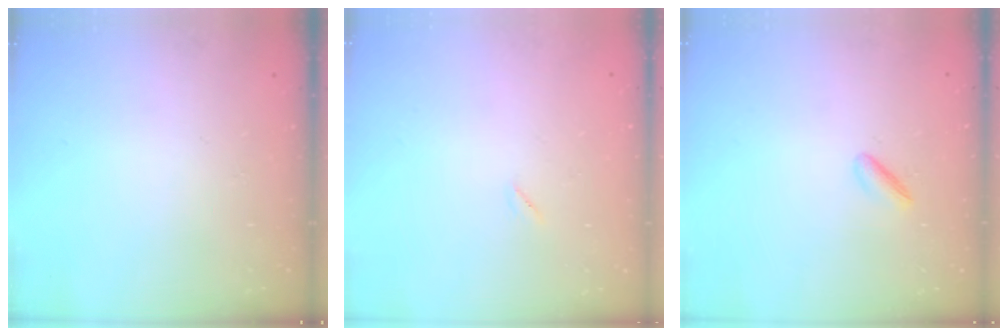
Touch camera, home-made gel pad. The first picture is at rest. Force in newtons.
{"total": 1.6, "press": 1.6, "slide": 0.1}
{"total": 2.9, "press": 2.7, "slide": 0.9}